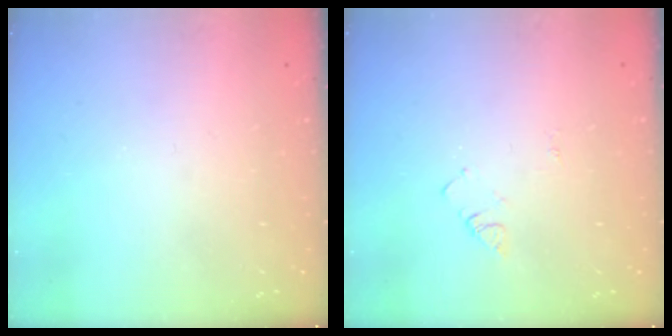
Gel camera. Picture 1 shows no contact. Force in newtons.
{"total": 3.4, "press": 3.4, "slide": 0.4}